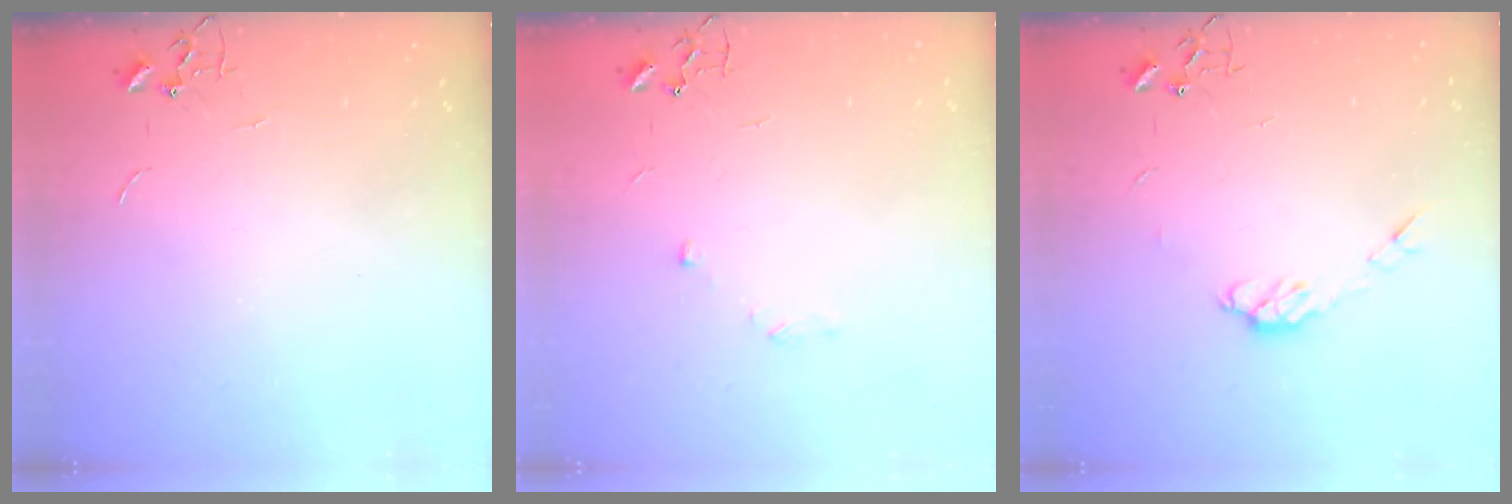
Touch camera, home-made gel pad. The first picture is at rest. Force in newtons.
{"total": 5.6, "press": 5.6, "slide": 0.7}
{"total": 6.3, "press": 6.3, "slide": 0.2}